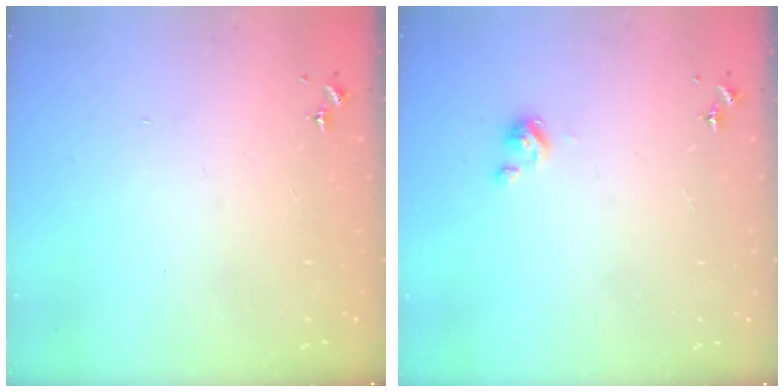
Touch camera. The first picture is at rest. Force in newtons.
{"total": 2.7, "press": 2.7, "slide": 0.3}